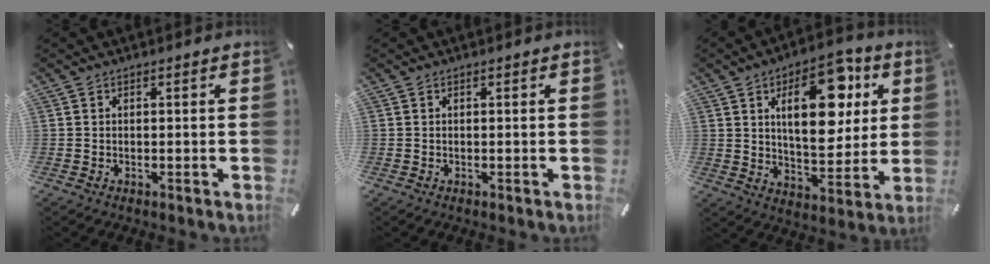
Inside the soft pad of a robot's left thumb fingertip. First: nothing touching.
{"total": 0.0}
{"total": 19.1, "force": [6.9, 10.0, 14.8], "torque": [-0.208, -0.018, 0.108]}